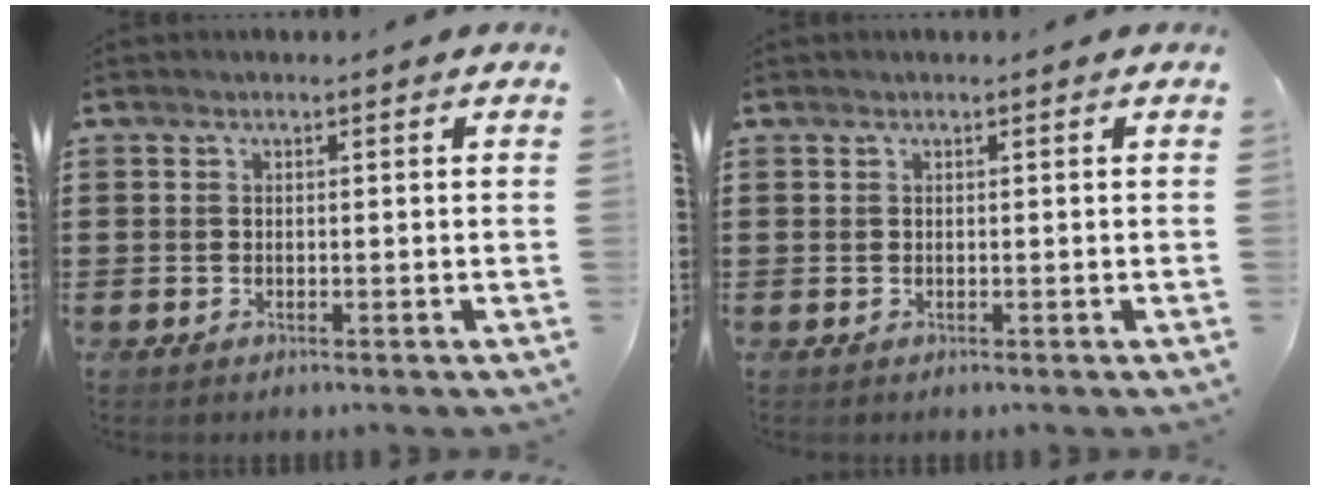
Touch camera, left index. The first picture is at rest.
{"total": 0.0}